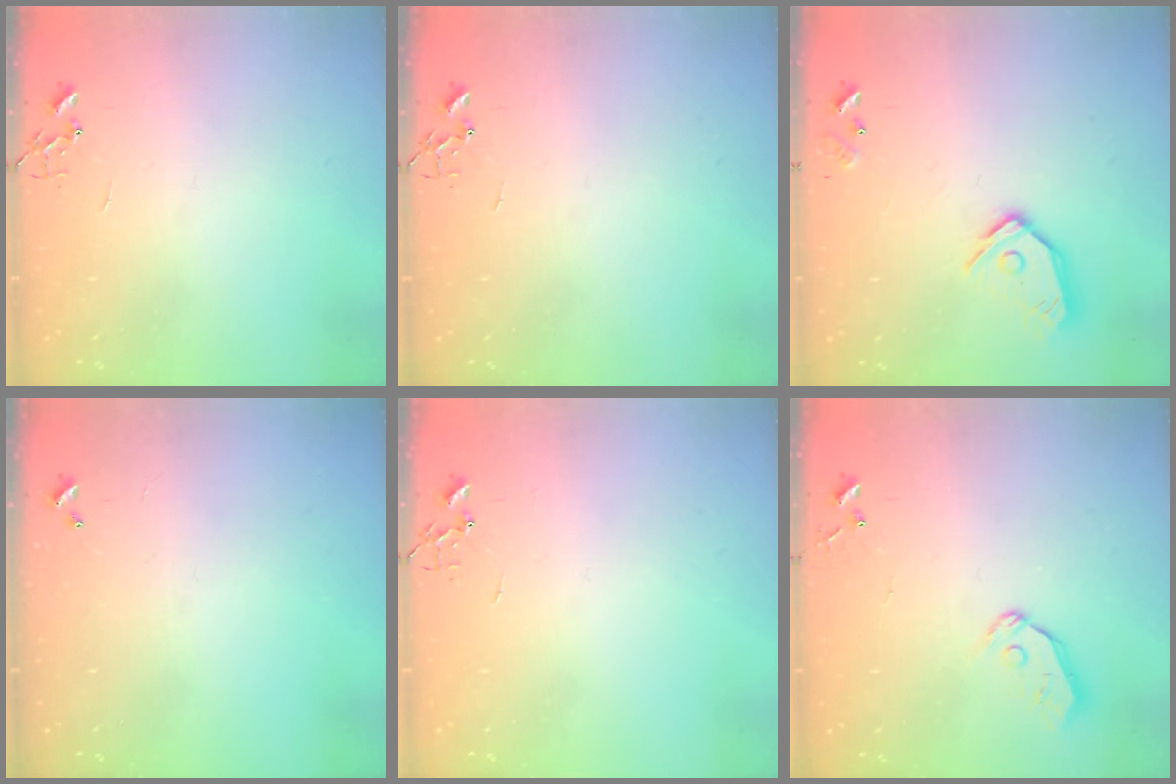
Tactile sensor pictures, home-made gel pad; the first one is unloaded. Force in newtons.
{"total": 0.0}
{"total": 12.1, "press": 12.0, "slide": 1.5}
{"total": 0.0}
{"total": 0.0}
{"total": 6.8, "press": 6.8, "slide": 0.7}